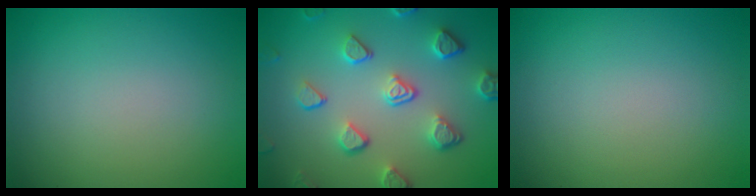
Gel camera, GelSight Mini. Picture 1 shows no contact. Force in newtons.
{"total": 5.2, "press": 4.0, "slide": 3.3}
{"total": 0.0}